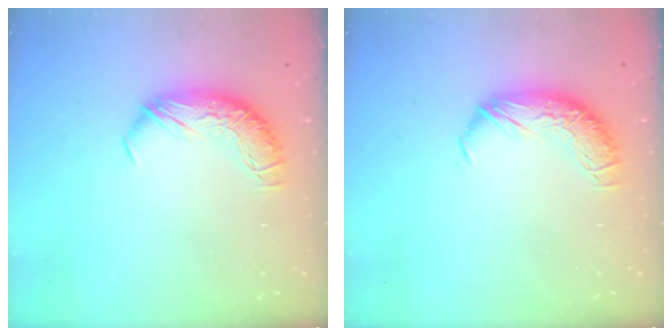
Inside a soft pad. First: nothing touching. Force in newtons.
{"total": 0.0}